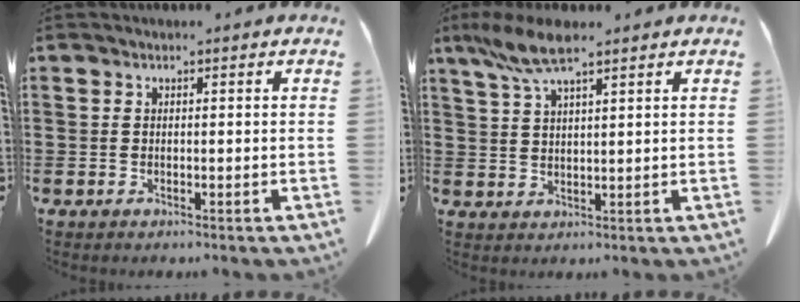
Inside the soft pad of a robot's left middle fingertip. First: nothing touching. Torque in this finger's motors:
{"motor_torque": [0.92, -0.15, 0.27, 0.09]}